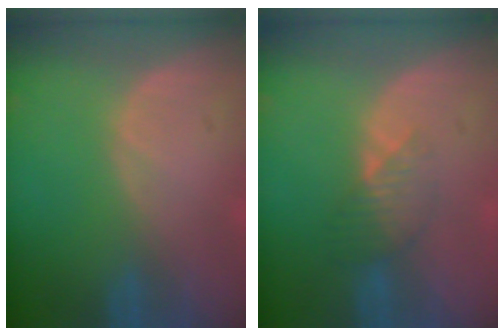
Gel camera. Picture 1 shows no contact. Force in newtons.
{"total": 3.5, "press": 3.1, "slide": 1.6}